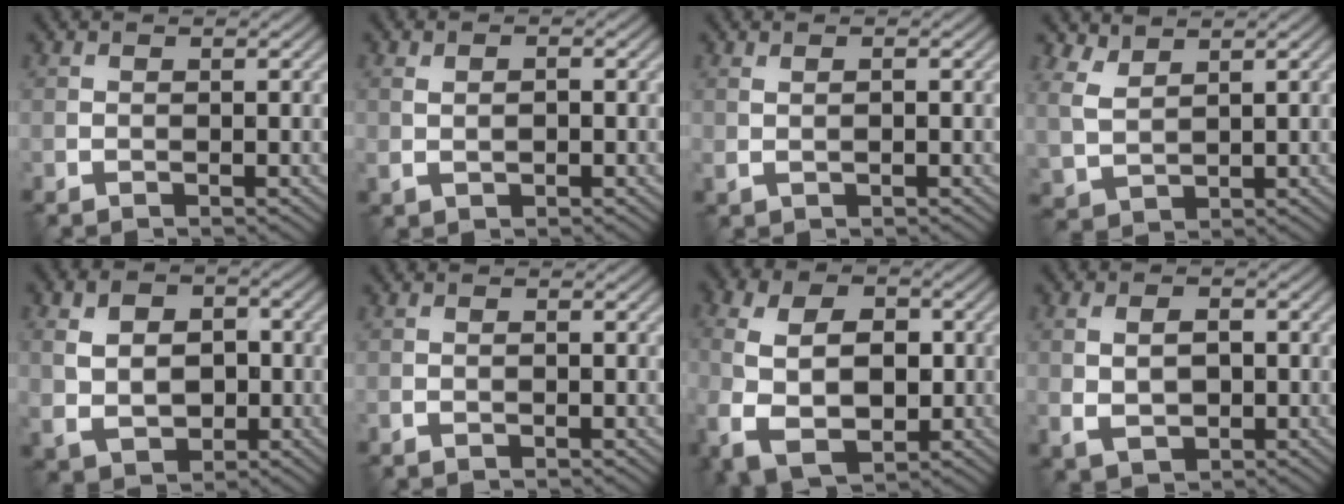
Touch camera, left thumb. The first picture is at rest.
{"total": 2.1, "force": [0.0, 1.2, 1.7], "torque": [-0.038, -0.001, 0.003]}
{"total": 1.1, "force": [0.2, 0.3, 1.1], "torque": [-0.025, 0.002, 0.005]}
{"total": 4.4, "force": [3.1, 2.1, 2.3], "torque": [-0.066, -0.002, 0.072]}
{"total": 7.7, "force": [-0.2, 5.8, 5.1], "torque": [-0.111, -0.009, -0.002]}
{"total": 0.6, "force": [-0.4, 0.2, 0.5], "torque": [-0.010, 0.000, -0.007]}
{"total": 11.5, "force": [-1.6, 7.8, 8.3], "torque": [-0.177, -0.021, -0.018]}
{"total": 4.6, "force": [-0.3, 3.1, 3.3], "torque": [-0.054, 0.001, -0.004]}